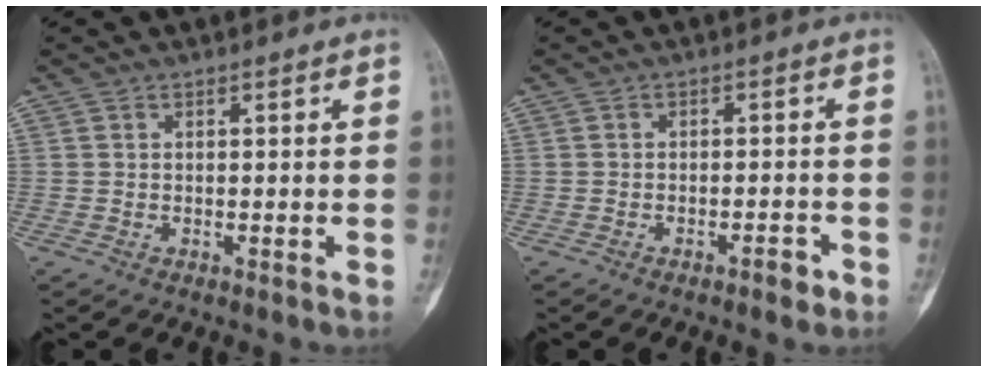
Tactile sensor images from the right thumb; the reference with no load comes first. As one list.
[{"total": 2.6, "force": [-1.6, 0.9, 1.8], "torque": [-0.023, 0.010, -0.025]}]